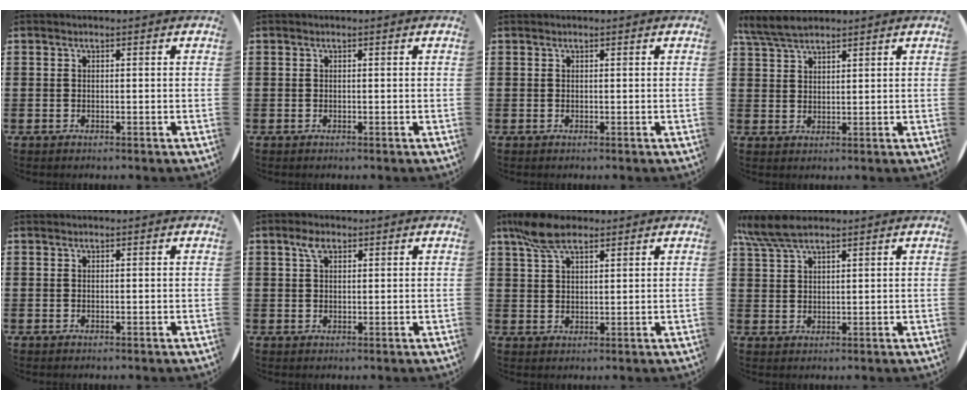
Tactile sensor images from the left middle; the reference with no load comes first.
{"total": 0.0}
{"total": 0.0}
{"total": 4.5, "force": [3.9, 1.1, 1.9], "torque": [-0.047, -0.003, 0.074]}
{"total": 0.0}
{"total": 2.5, "force": [1.5, 1.3, 1.4], "torque": [-0.024, 0.003, 0.027]}
{"total": 6.6, "force": [4.7, 2.5, 3.9], "torque": [-0.089, 0.001, 0.088]}
{"total": 5.7, "force": [4.6, 1.3, 3.1], "torque": [-0.072, -0.004, 0.085]}